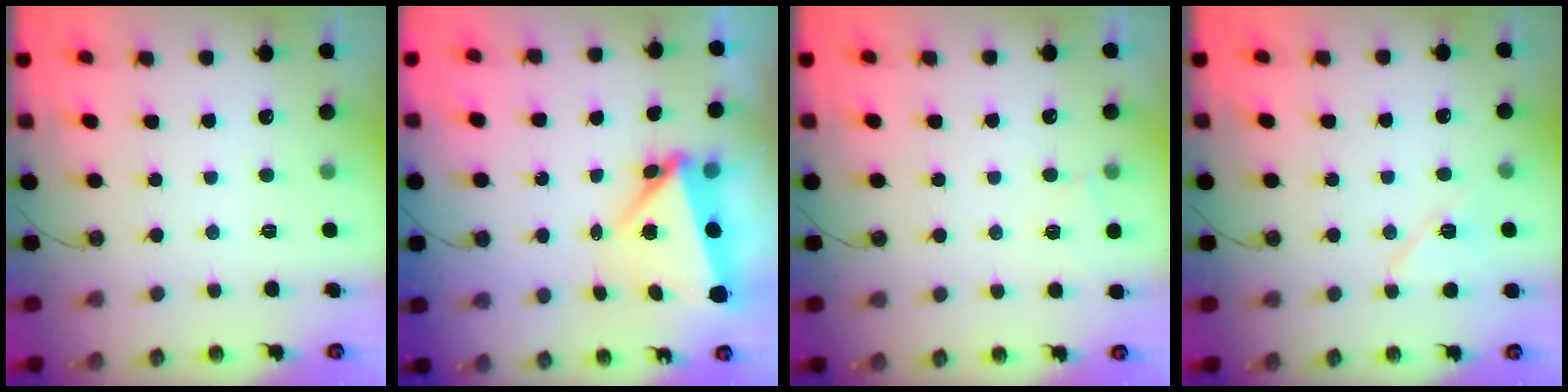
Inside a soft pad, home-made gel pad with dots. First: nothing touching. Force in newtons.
{"total": 5.3, "press": 5.3, "slide": 0.9}
{"total": 3.7, "press": 3.4, "slide": 1.5}
{"total": 8.7, "press": 8.4, "slide": 1.9}